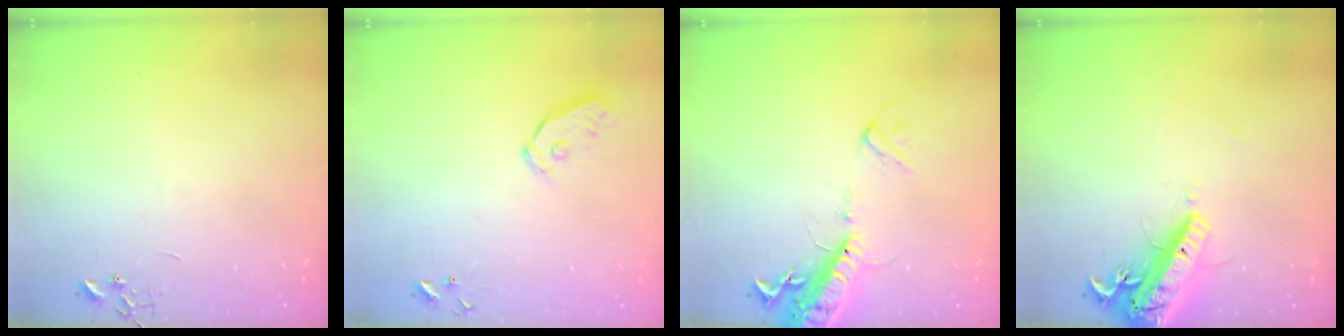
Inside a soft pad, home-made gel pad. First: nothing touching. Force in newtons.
{"total": 4.8, "press": 4.8, "slide": 0.5}
{"total": 15.6, "press": 15.2, "slide": 3.5}
{"total": 20.7, "press": 20.3, "slide": 4.2}